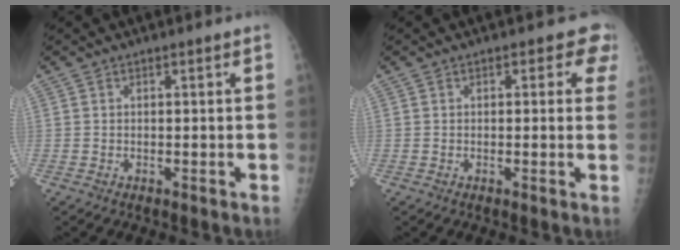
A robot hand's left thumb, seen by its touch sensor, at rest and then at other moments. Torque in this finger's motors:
{"motor_torque": [-0.08, 0.08, -0.10, -0.16, 0.03]}